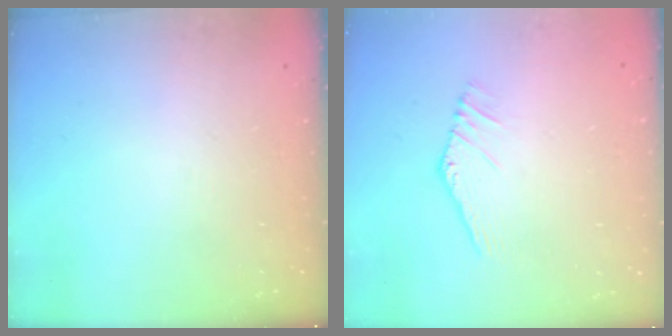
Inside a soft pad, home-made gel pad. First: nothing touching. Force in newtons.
{"total": 3.0, "press": 3.0, "slide": 0.1}